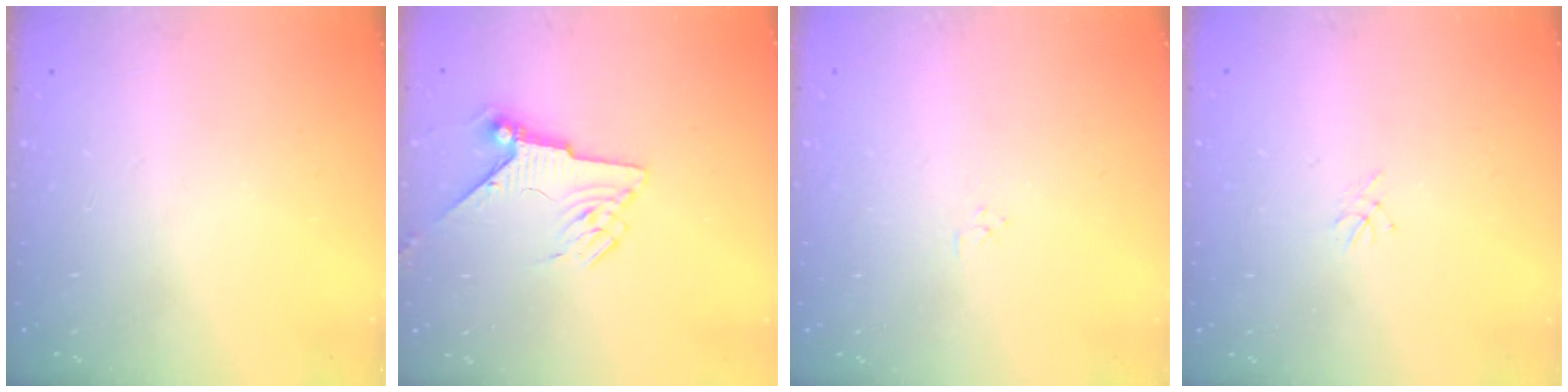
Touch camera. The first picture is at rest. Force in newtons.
{"total": 6.7, "press": 6.7, "slide": 1.0}
{"total": 2.9, "press": 2.9, "slide": 0.3}
{"total": 1.5, "press": 1.4, "slide": 0.4}